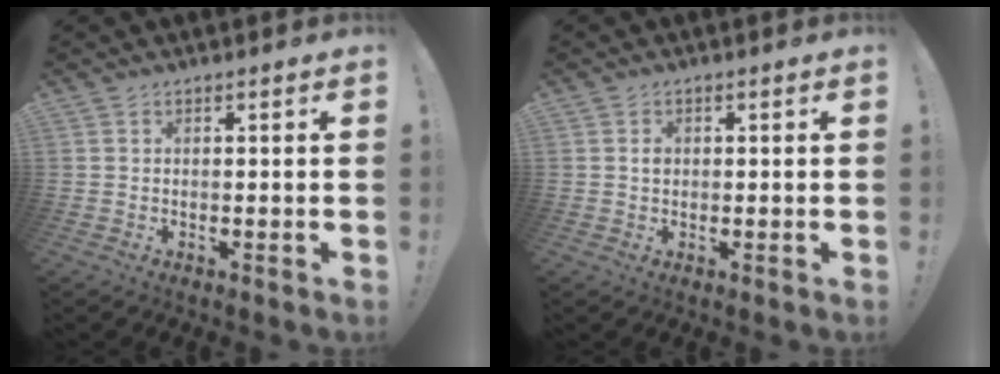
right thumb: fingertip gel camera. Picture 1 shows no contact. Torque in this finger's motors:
{"motor_torque": [0.27, 0.48, 0.10, -0.18, 0.00]}